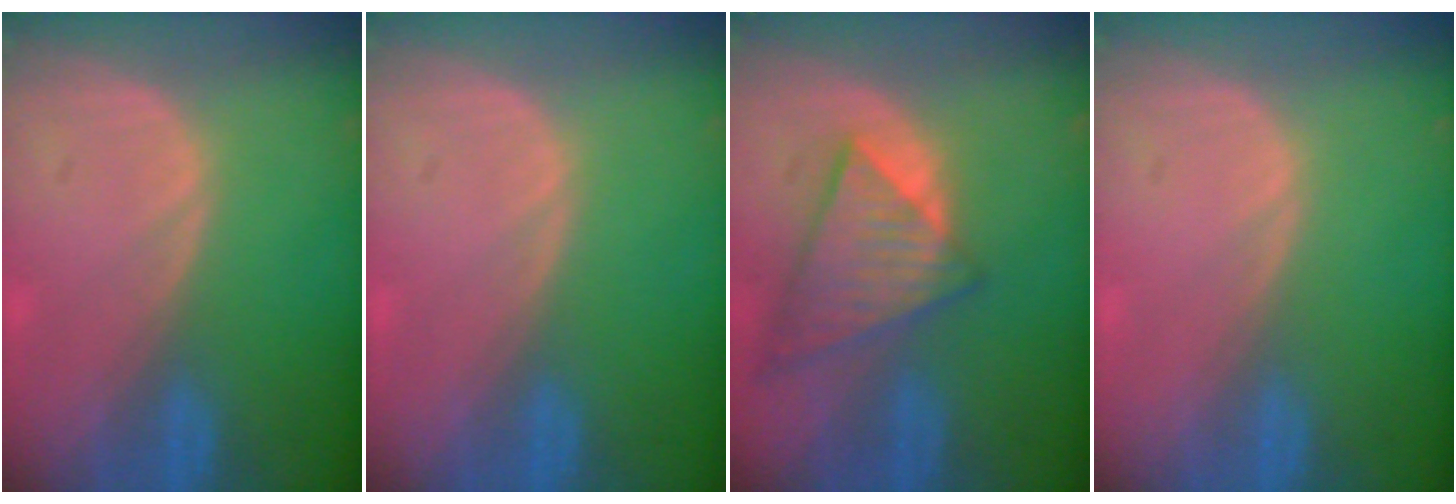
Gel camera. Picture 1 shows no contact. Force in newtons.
{"total": 0.0}
{"total": 8.8, "press": 7.6, "slide": 4.3}
{"total": 0.0}